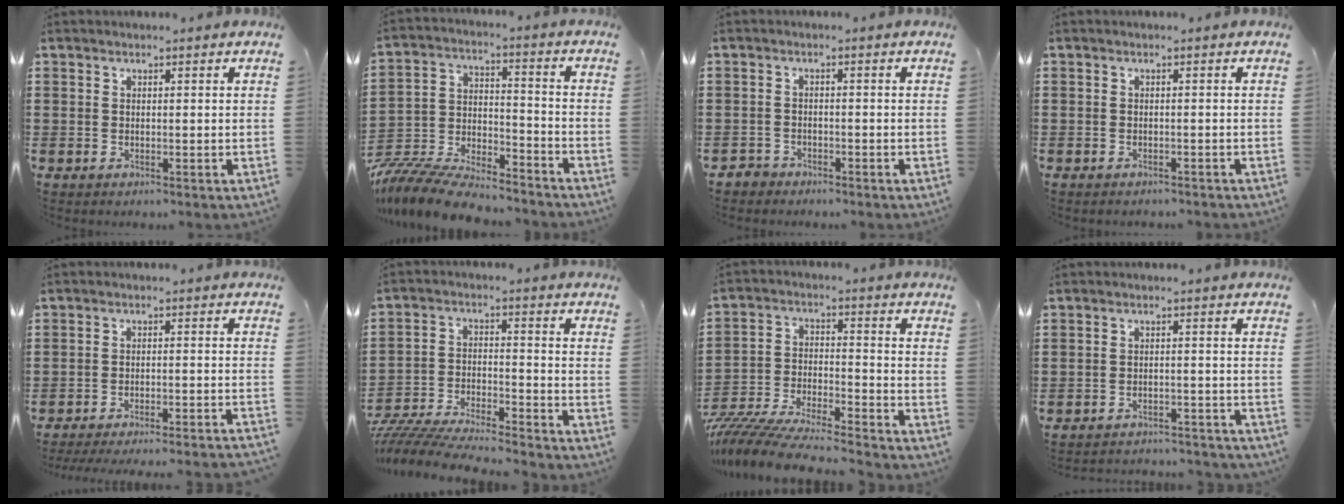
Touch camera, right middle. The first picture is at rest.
{"total": 10.8, "force": [-10.4, 1.5, 2.8], "torque": [-0.061, 0.020, -0.209]}
{"total": 1.8, "force": [-1.7, 0.6, -0.1], "torque": [-0.003, 0.002, -0.039]}
{"total": 0.8, "force": [-0.8, 0.1, 0.1], "torque": [-0.003, 0.000, -0.016]}
{"total": 4.1, "force": [-4.0, -0.4, 1.1], "torque": [-0.017, -0.005, -0.081]}
{"total": 7.5, "force": [-7.4, 0.2, 1.3], "torque": [-0.032, 0.001, -0.148]}
{"total": 9.0, "force": [-8.8, 0.3, 2.1], "torque": [-0.049, 0.003, -0.177]}
{"total": 2.9, "force": [-2.9, 0.0, 0.2], "torque": [-0.008, 0.003, -0.062]}